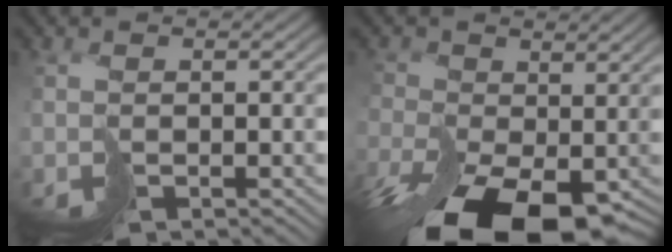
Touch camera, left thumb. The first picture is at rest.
{"total": 14.2, "force": [-7.5, 7.2, 9.7], "torque": [-0.208, -0.047, -0.101]}